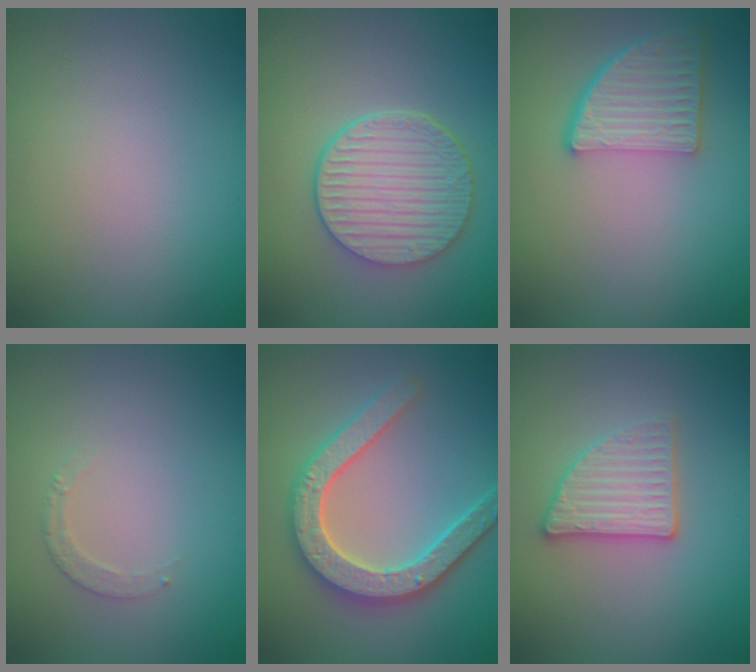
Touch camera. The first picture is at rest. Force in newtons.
{"total": 5.9, "press": 4.7, "slide": 3.6}
{"total": 4.5, "press": 3.5, "slide": 2.9}
{"total": 1.3, "press": 1.2, "slide": 0.2}
{"total": 5.2, "press": 5.1, "slide": 0.9}
{"total": 2.9, "press": 2.7, "slide": 1.1}